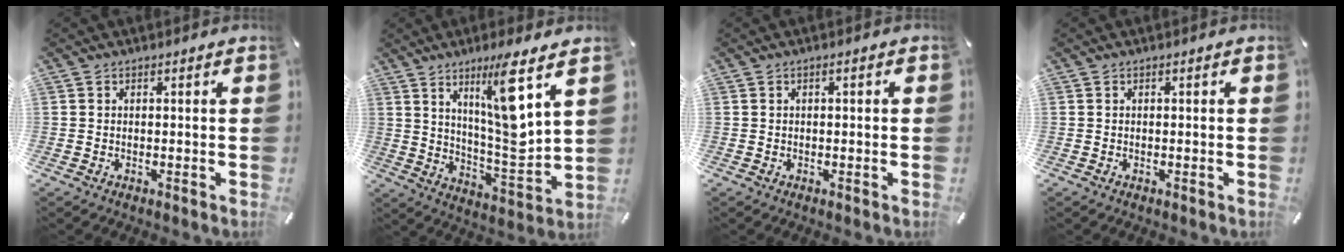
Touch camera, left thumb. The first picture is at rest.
{"total": 14.9, "force": [7.7, 2.6, 12.5], "torque": [-0.210, -0.047, 0.119]}
{"total": 1.0, "force": [-0.2, 0.3, 0.9], "torque": [-0.016, 0.002, -0.004]}
{"total": 0.0}